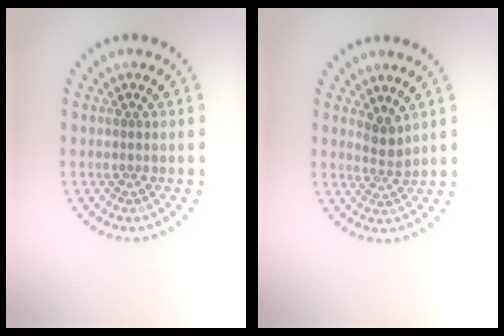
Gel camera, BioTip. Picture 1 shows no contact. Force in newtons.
{"total": 1.9, "press": 1.4, "slide": 1.2}